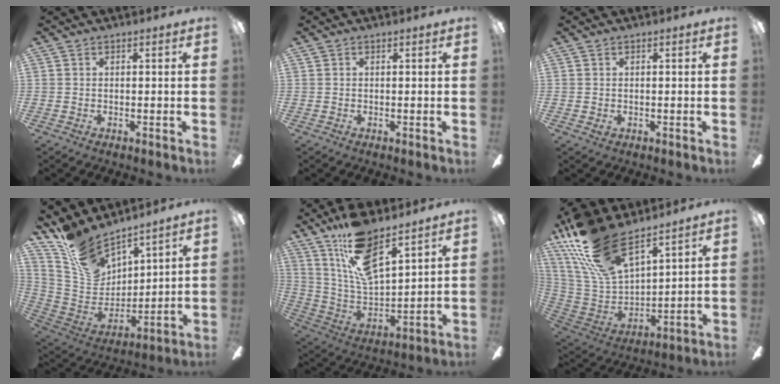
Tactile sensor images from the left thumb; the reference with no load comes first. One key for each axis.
{"total": 0.0}
{"total": 0.7, "fx": 0.2, "fy": 0.5, "fz": 0.4, "tx": -0.008, "ty": 0.002, "tz": 0.003}
{"total": 15.2, "fx": 12.7, "fy": 6.1, "fz": 5.6, "tx": -0.131, "ty": -0.087, "tz": 0.238}
{"total": 16.1, "fx": 11.3, "fy": 5.3, "fz": 10.2, "tx": -0.206, "ty": -0.064, "tz": 0.201}
{"total": 22.2, "fx": 15.9, "fy": 9.0, "fz": 12.5, "tx": -0.297, "ty": -0.100, "tz": 0.288}